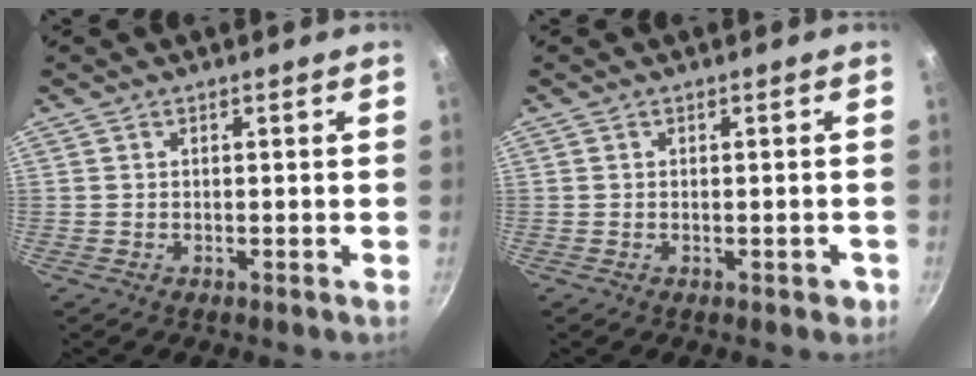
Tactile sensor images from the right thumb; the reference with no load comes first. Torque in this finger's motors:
{"motor_torque": [0.26, -0.15, 0.49, -0.05, 0.01]}